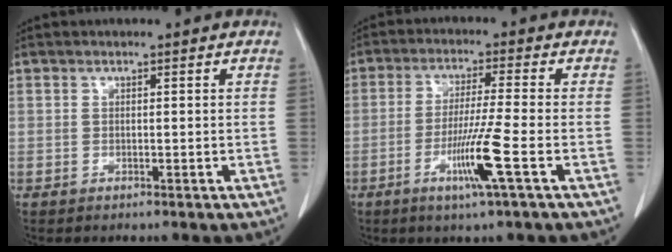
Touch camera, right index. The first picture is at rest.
{"total": 8.0, "force": [-3.2, -1.2, 7.2], "torque": [-0.136, -0.019, -0.063]}